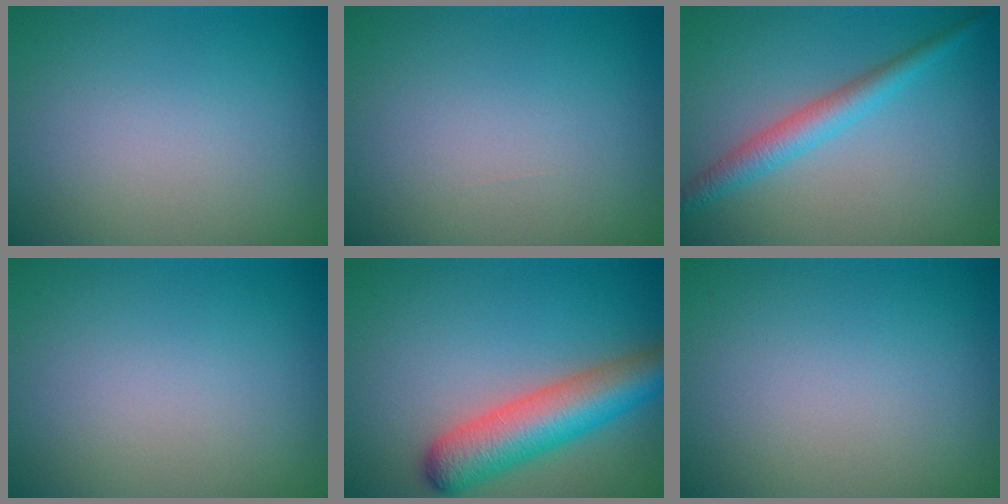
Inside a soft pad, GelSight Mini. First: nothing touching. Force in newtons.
{"total": 0.0}
{"total": 3.1, "press": 3.1, "slide": 0.1}
{"total": 0.0}
{"total": 6.7, "press": 6.7, "slide": 0.2}
{"total": 0.0}